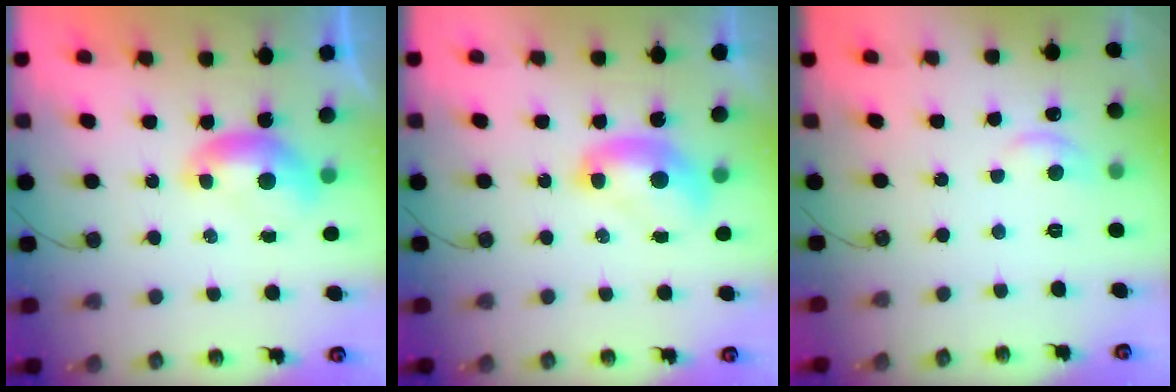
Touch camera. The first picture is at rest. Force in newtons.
{"total": 2.0, "press": 2.0, "slide": 0.2}
{"total": 1.6, "press": 1.2, "slide": 1.1}